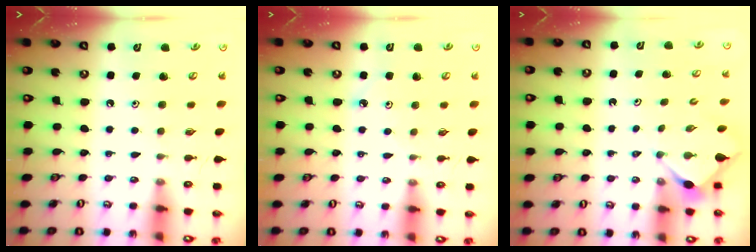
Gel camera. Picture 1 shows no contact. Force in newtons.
{"total": 1.8, "press": 1.8, "slide": 0.2}
{"total": 2.8, "press": 2.7, "slide": 0.4}